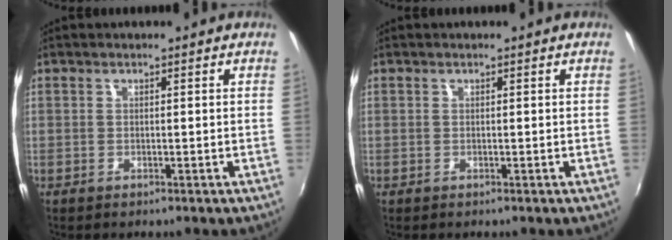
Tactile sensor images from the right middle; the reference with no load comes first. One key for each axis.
{"total": 0.0}